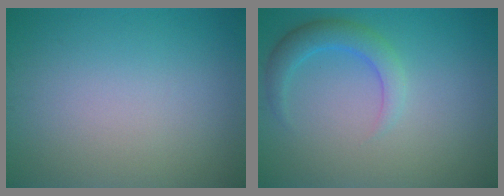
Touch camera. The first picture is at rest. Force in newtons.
{"total": 2.9, "press": 2.9, "slide": 0.1}